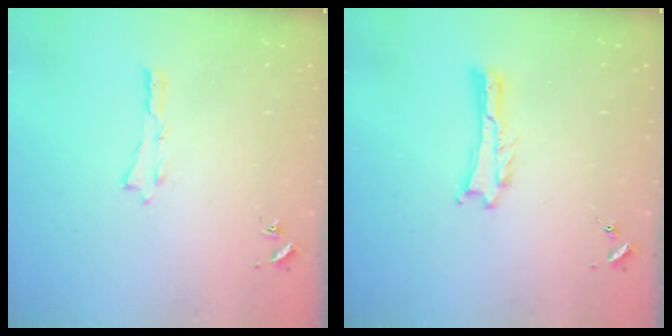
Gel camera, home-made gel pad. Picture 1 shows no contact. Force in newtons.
{"total": 0.0}